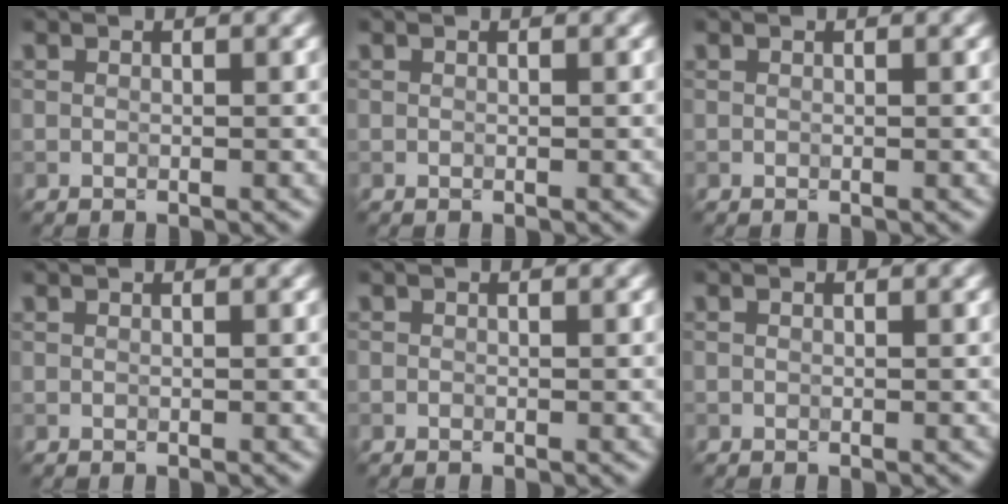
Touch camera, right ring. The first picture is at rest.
{"total": 0.0}
{"total": 0.0}
{"total": 0.0}
{"total": 0.0}
{"total": 0.0}